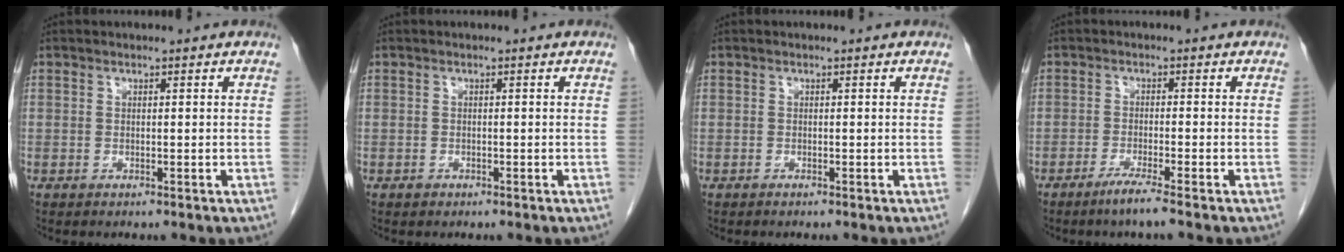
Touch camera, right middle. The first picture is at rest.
{"total": 0.6, "force": [-0.4, 0.4, 0.1], "torque": [-0.004, 0.001, -0.006]}
{"total": 0.0}
{"total": 3.2, "force": [-2.3, -0.7, 2.1], "torque": [-0.045, -0.008, -0.047]}